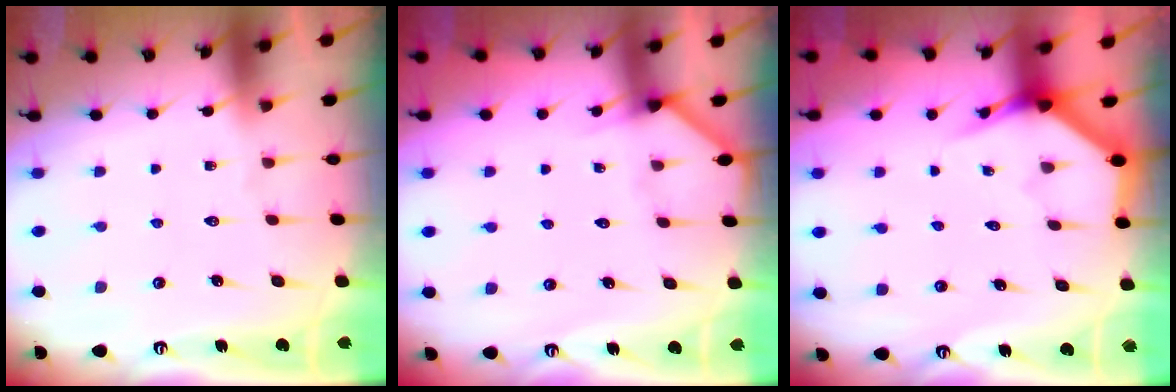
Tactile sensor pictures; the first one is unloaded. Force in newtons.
{"total": 2.6, "press": 2.6, "slide": 0.1}
{"total": 3.7, "press": 3.7, "slide": 0.3}